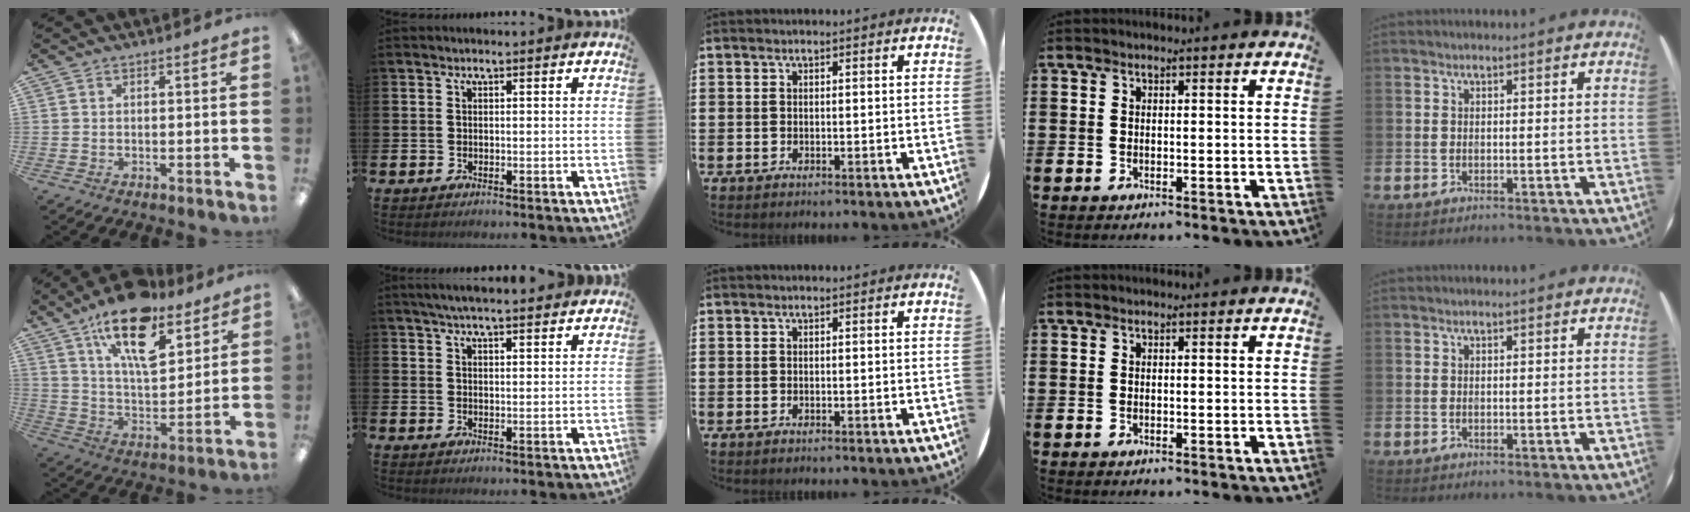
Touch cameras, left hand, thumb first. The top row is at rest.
{"thumb": {"total": 18.7, "force": [12.0, 8.1, 11.9], "torque": [-0.188, -0.060, 0.203]}, "index": {"total": 4.4, "force": [4.2, 0.3, 1.3], "torque": [-0.033, -0.013, 0.076]}}